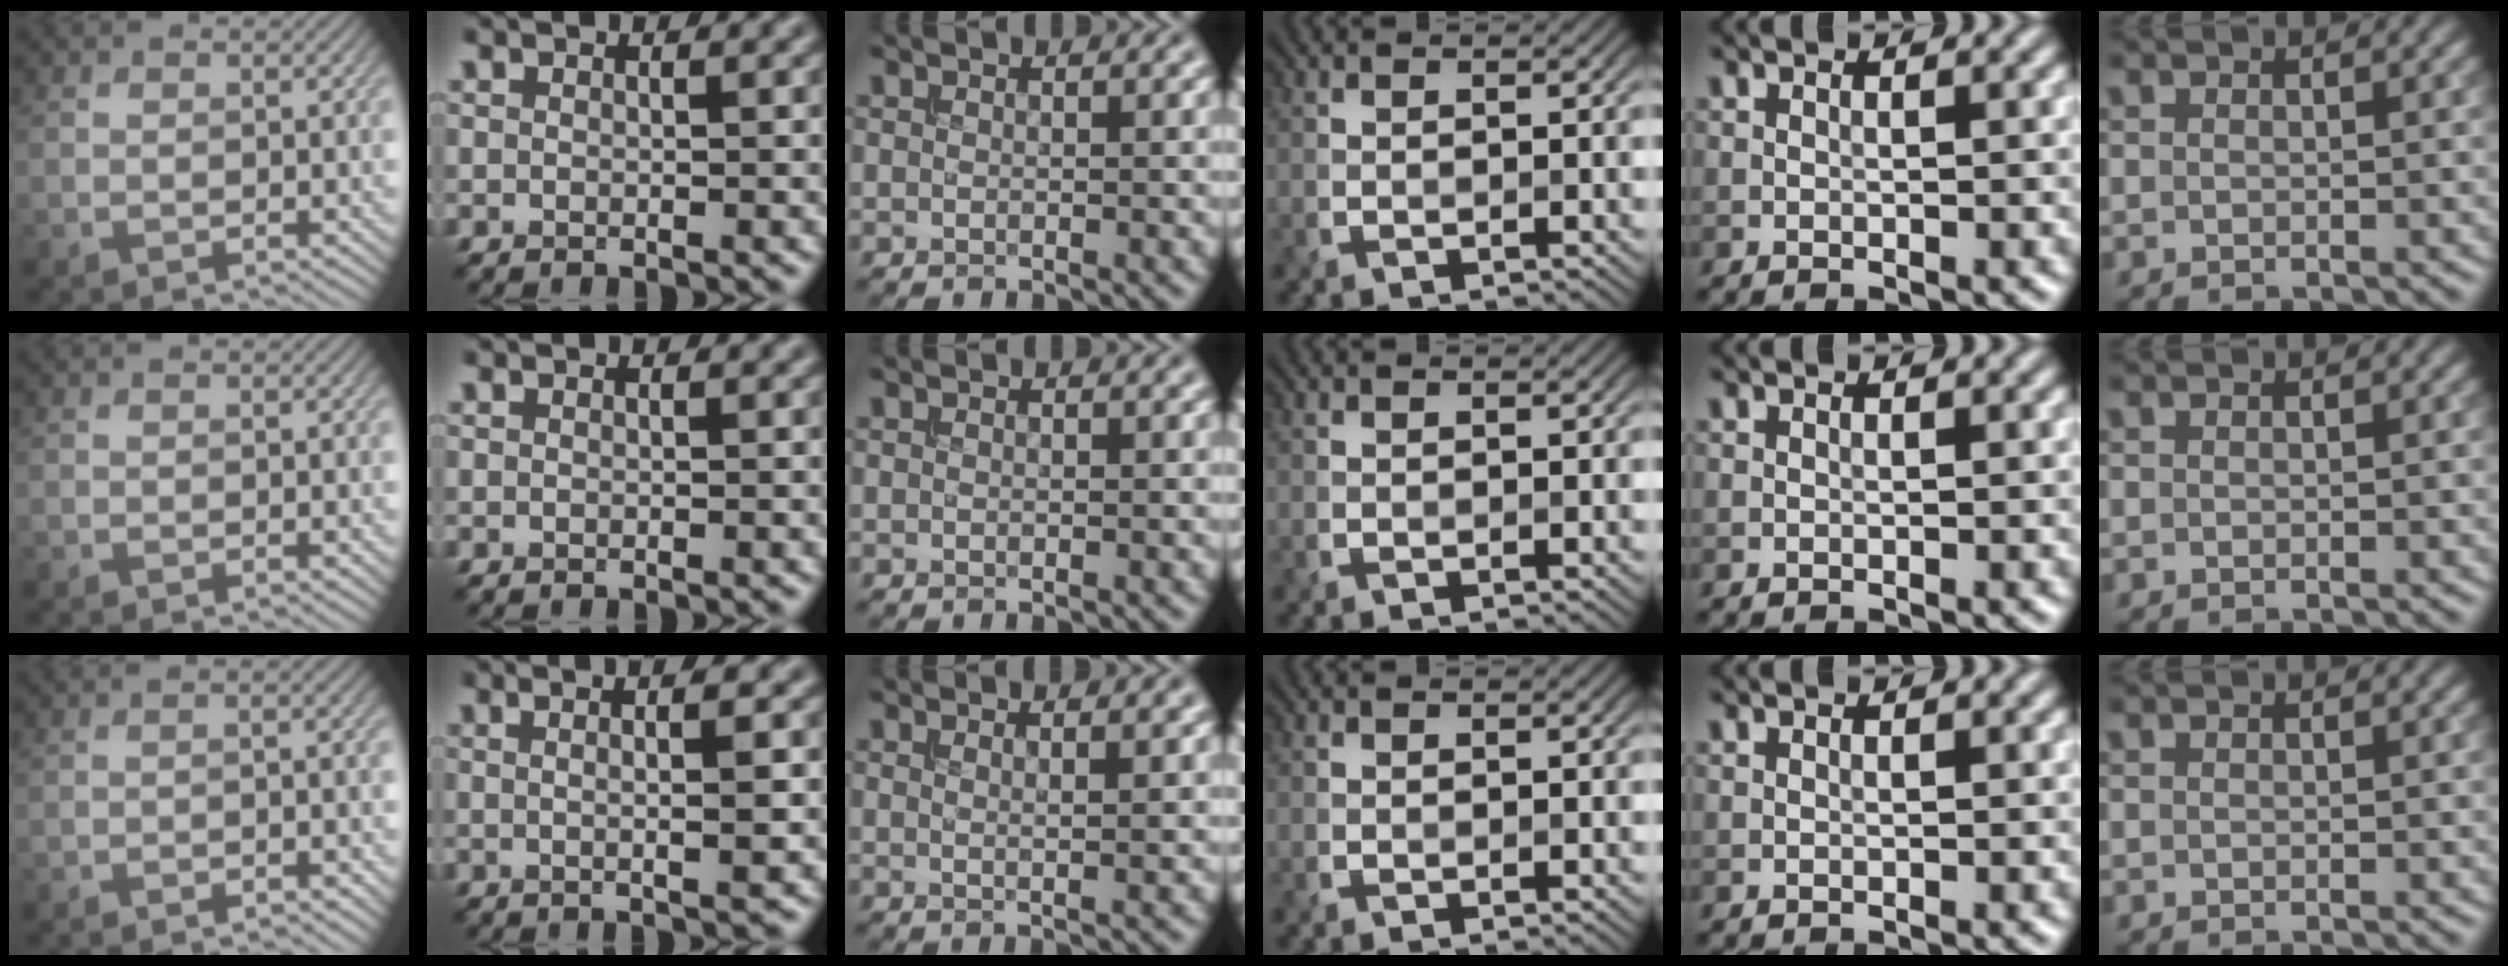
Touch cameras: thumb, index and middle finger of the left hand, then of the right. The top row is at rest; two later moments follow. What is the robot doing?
{"motion": "insert", "object": "bucket"}